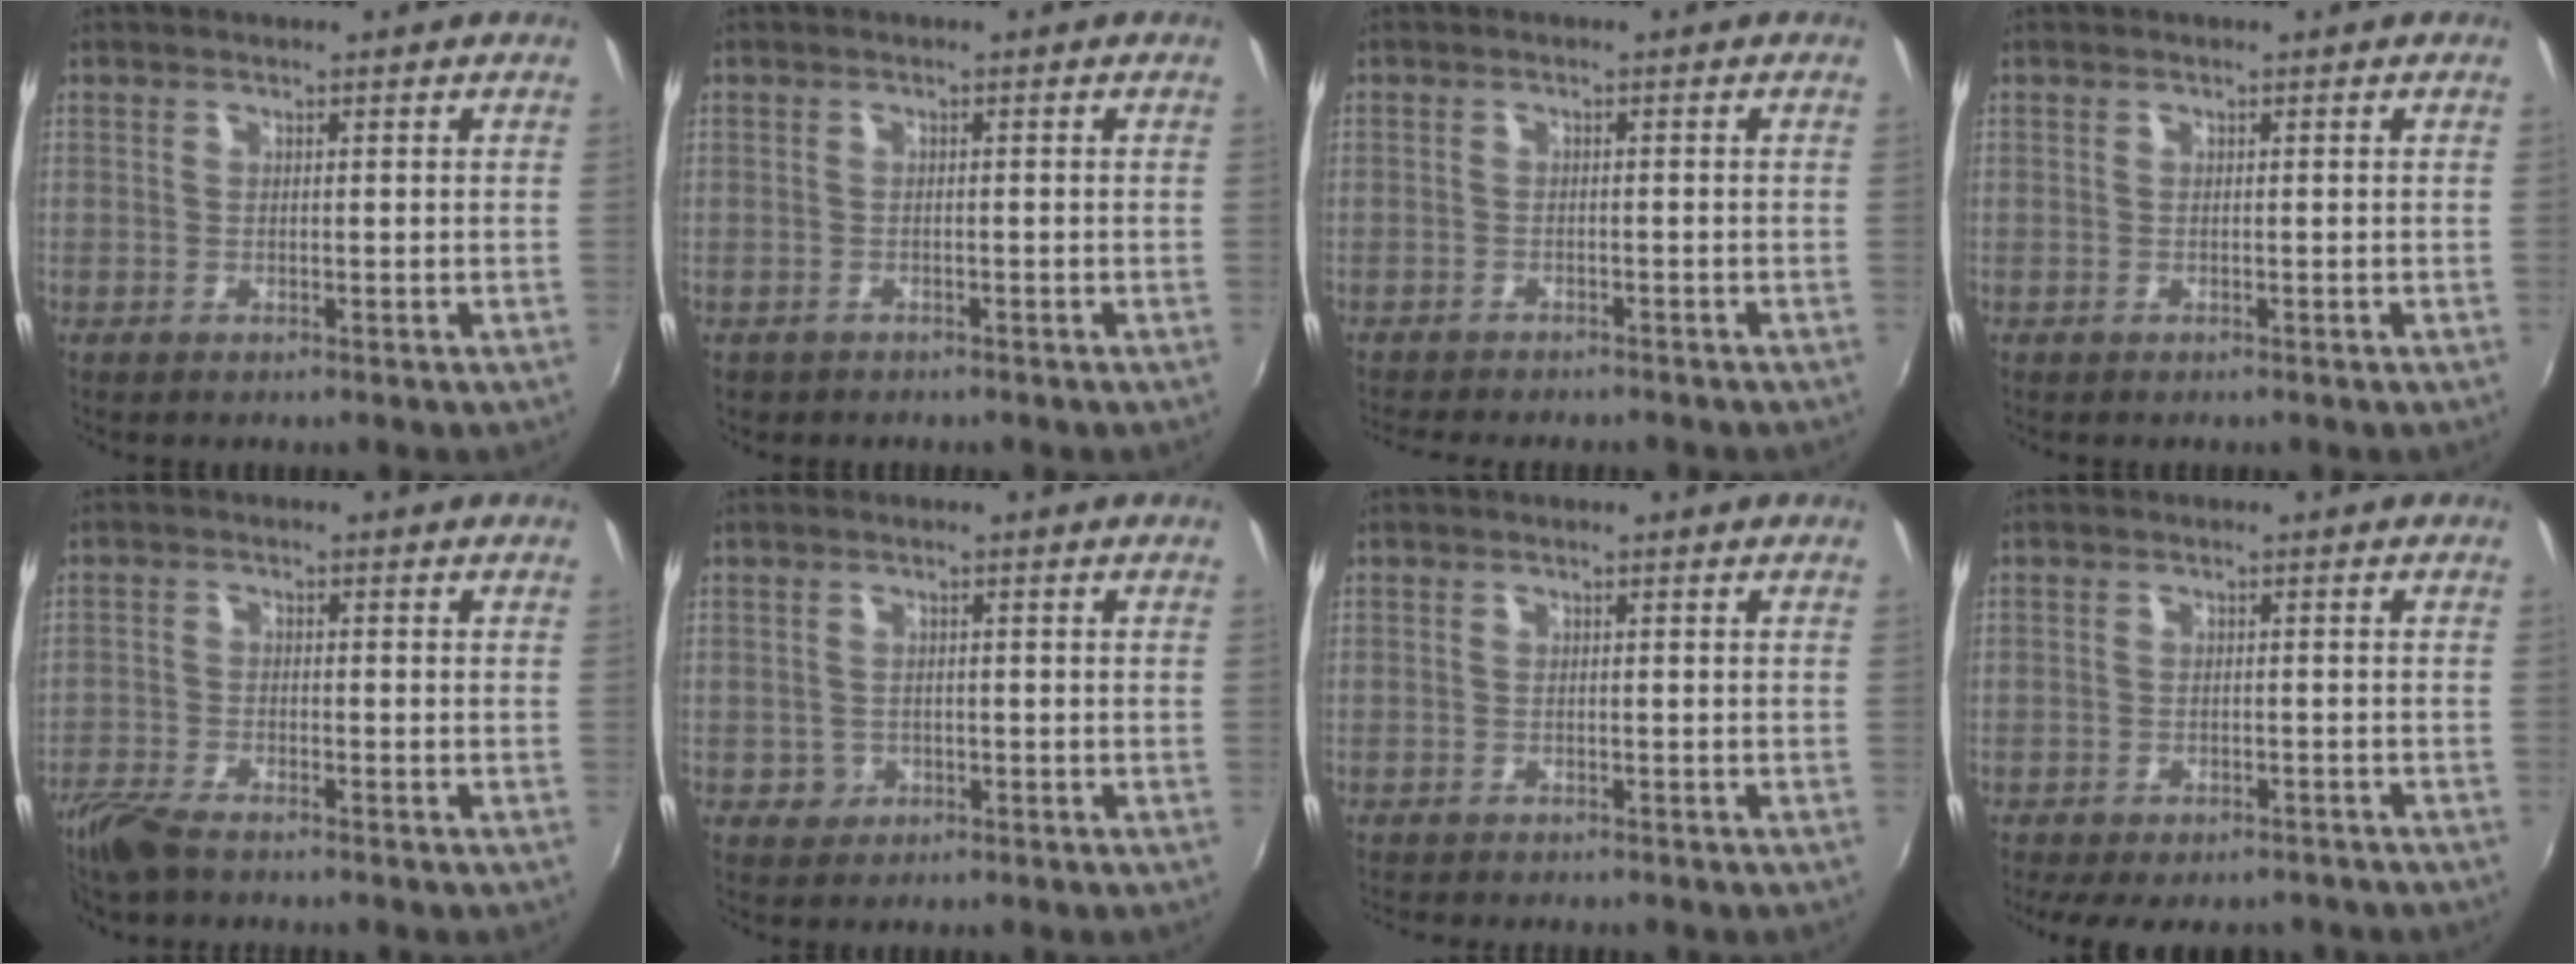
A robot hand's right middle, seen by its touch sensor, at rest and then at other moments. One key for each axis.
{"total": 1.6, "fx": -1.2, "fy": 1.1, "fz": 0.4, "tx": -0.014, "ty": -0.005, "tz": -0.017}
{"total": 6.3, "fx": -5.8, "fy": 1.2, "fz": 2.2, "tx": -0.058, "ty": -0.019, "tz": -0.088}
{"total": 0.0}
{"total": 6.6, "fx": -5.6, "fy": 1.7, "fz": 3.2, "tx": -0.088, "ty": -0.021, "tz": -0.112}
{"total": 2.4, "fx": -0.8, "fy": 2.2, "fz": 0.3, "tx": -0.009, "ty": 0.000, "tz": -0.010}
{"total": 2.7, "fx": -2.5, "fy": 0.6, "fz": 0.7, "tx": -0.024, "ty": -0.014, "tz": -0.042}
{"total": 9.7, "fx": -7.8, "fy": 4.0, "fz": 4.2, "tx": -0.094, "ty": -0.016, "tz": -0.108}